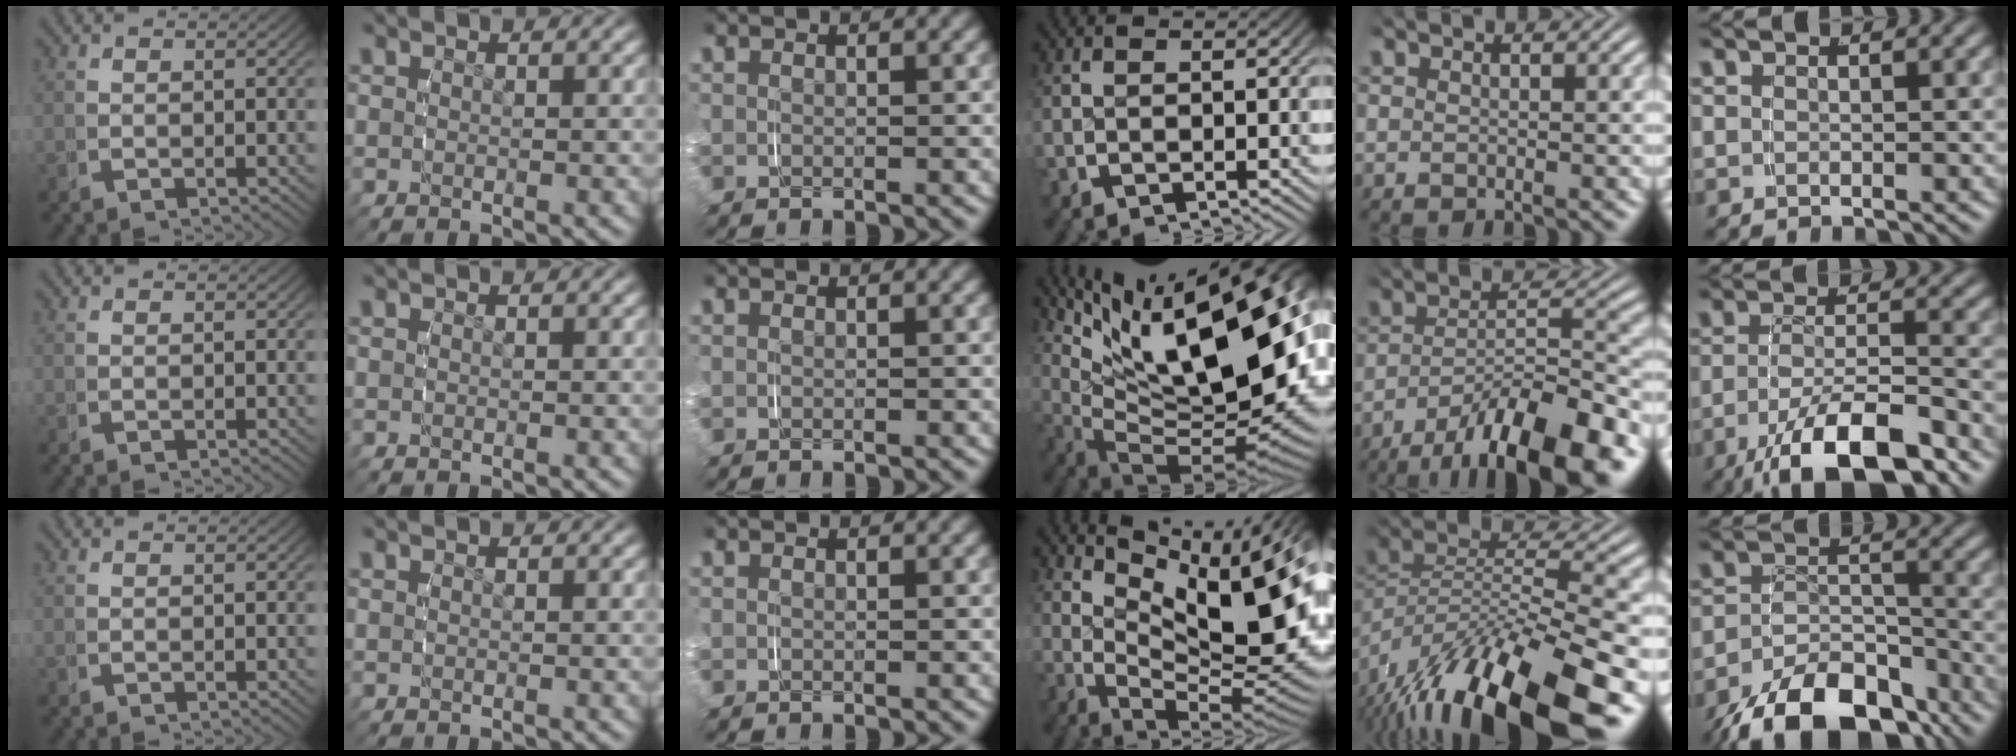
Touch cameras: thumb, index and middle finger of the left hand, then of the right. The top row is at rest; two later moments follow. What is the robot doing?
{"motion": "grasp_and_lifting", "object": "plastic wrap"}